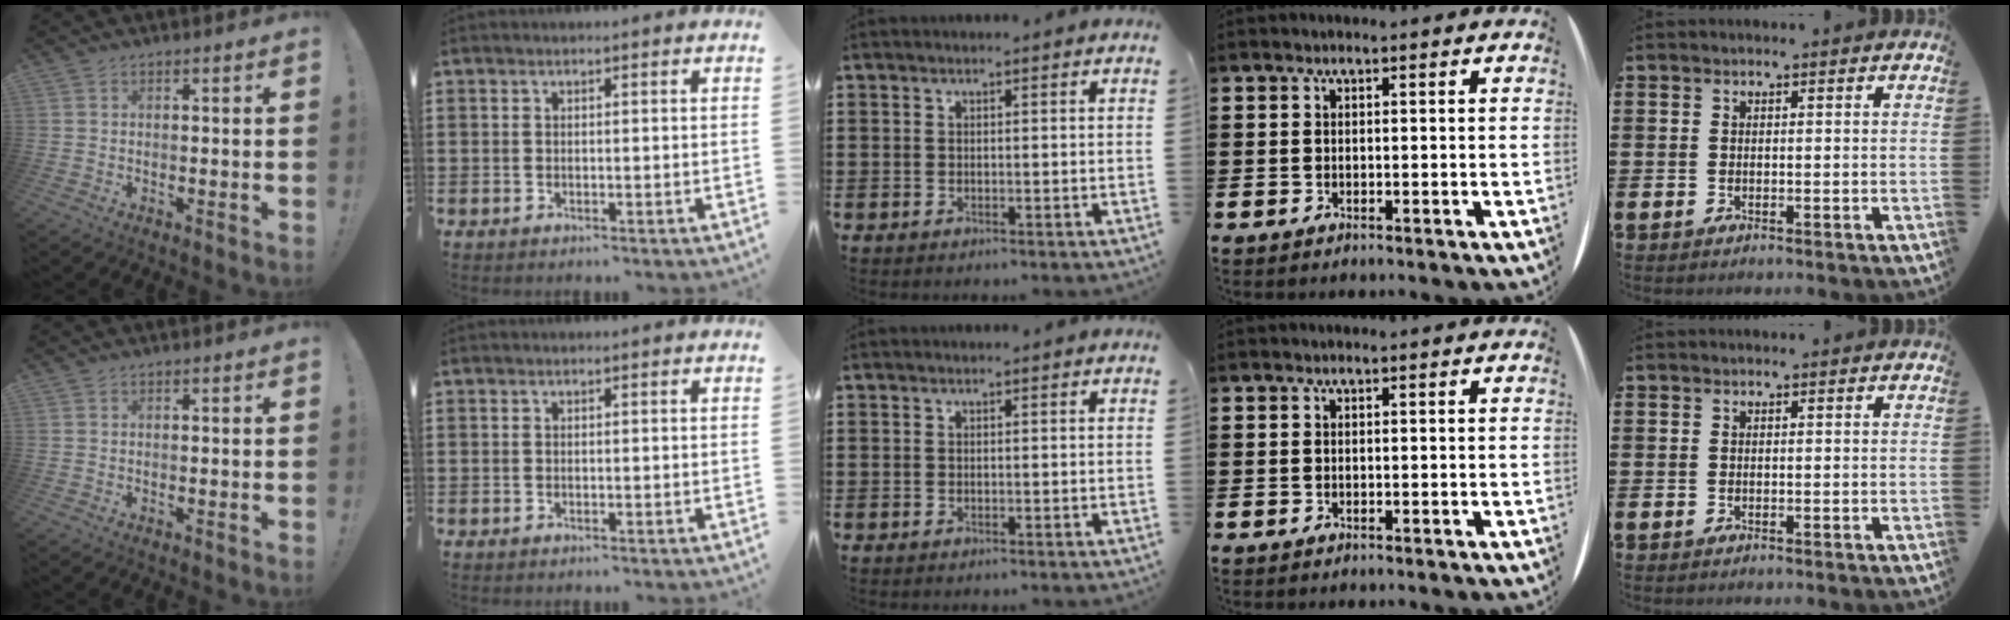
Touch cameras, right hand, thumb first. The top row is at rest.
{}